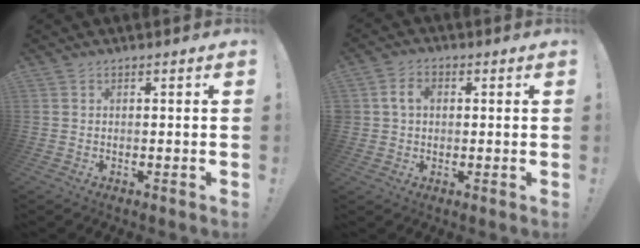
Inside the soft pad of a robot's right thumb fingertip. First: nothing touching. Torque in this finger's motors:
{"motor_torque": [0.07, 0.08, 0.04, 0.03, 0.05]}